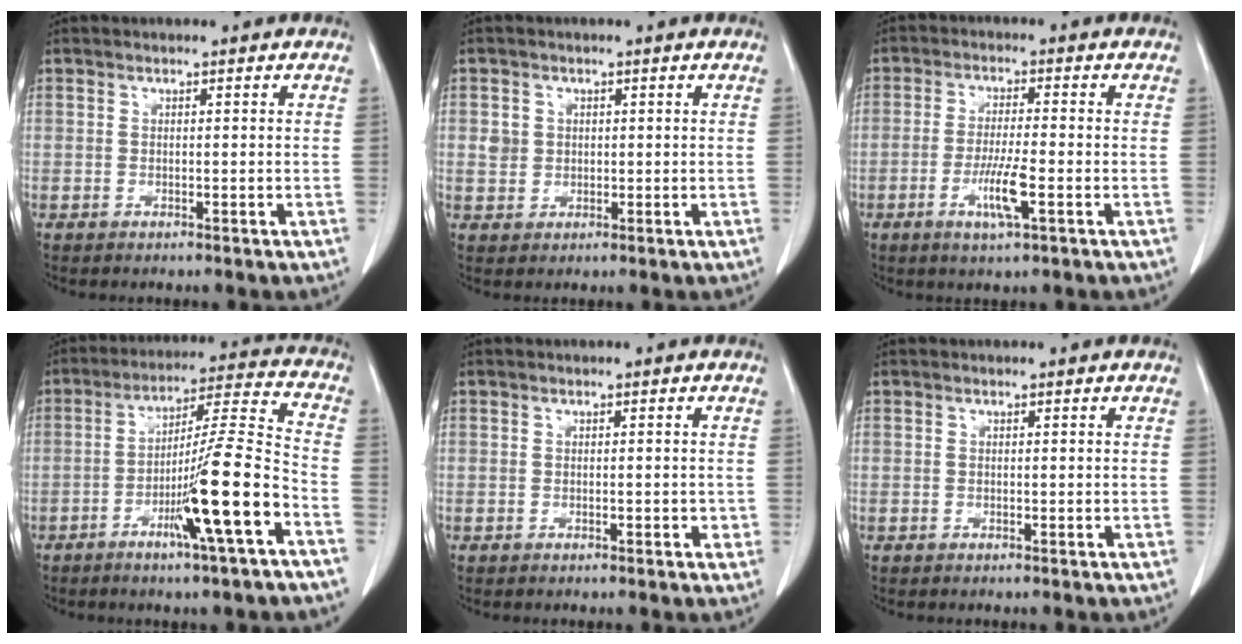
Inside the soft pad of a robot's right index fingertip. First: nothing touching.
{"total": 2.7, "force": [0.6, 2.5, 0.8], "torque": [-0.013, 0.006, 0.015]}
{"total": 6.1, "force": [-2.3, 0.3, 5.7], "torque": [-0.109, -0.010, -0.042]}
{"total": 14.0, "force": [-5.8, -0.9, 12.7], "torque": [-0.214, -0.001, -0.101]}
{"total": 1.1, "force": [-0.2, 0.5, 1.0], "torque": [-0.014, 0.001, -0.002]}
{"total": 0.0}